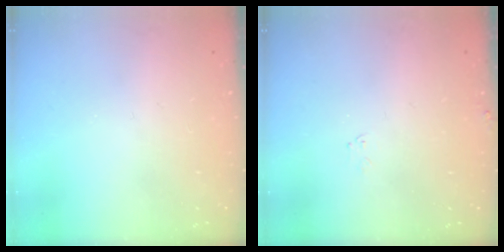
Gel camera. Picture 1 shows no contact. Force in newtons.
{"total": 4.5, "press": 4.5, "slide": 0.4}